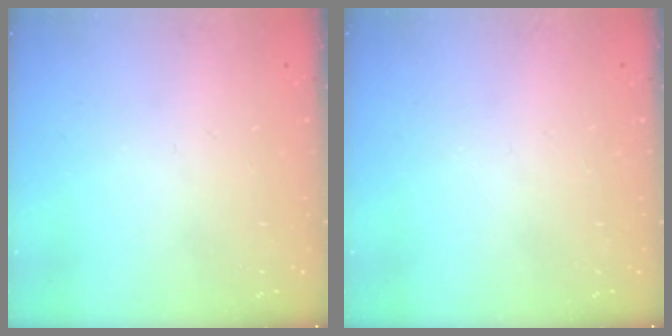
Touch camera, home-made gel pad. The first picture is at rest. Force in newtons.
{"total": 0.0}